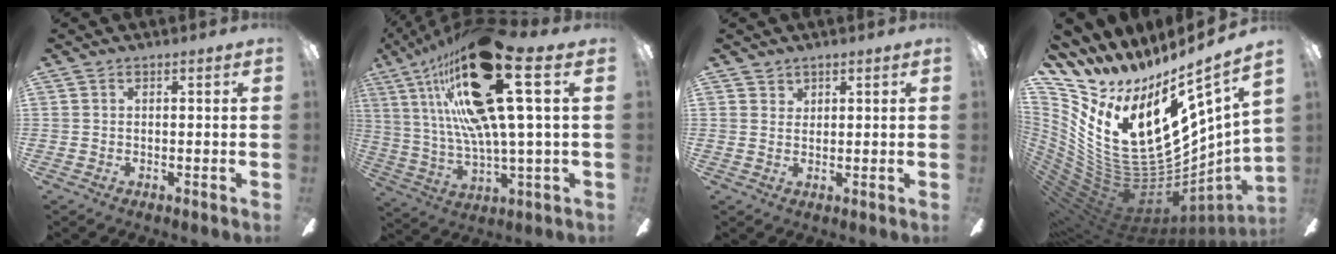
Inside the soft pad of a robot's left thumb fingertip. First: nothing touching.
{"total": 28.5, "force": [12.1, 7.4, 24.7], "torque": [-0.461, -0.049, 0.190]}
{"total": 1.5, "force": [1.3, 0.8, 0.1], "torque": [-0.002, -0.001, 0.025]}
{"total": 24.9, "force": [5.3, 11.7, 21.3], "torque": [-0.417, -0.108, 0.148]}